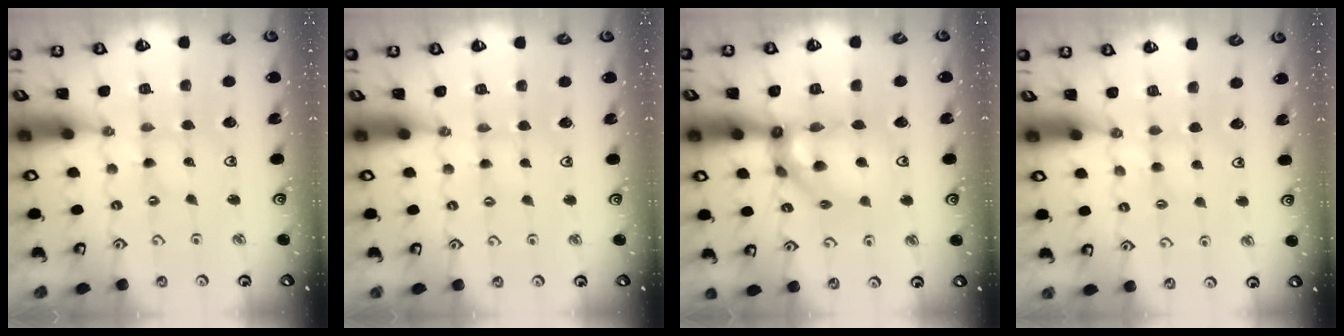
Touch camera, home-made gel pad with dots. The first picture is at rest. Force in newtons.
{"total": 1.8, "press": 1.7, "slide": 0.3}
{"total": 12.4, "press": 12.3, "slide": 1.8}
{"total": 2.7, "press": 2.6, "slide": 0.5}